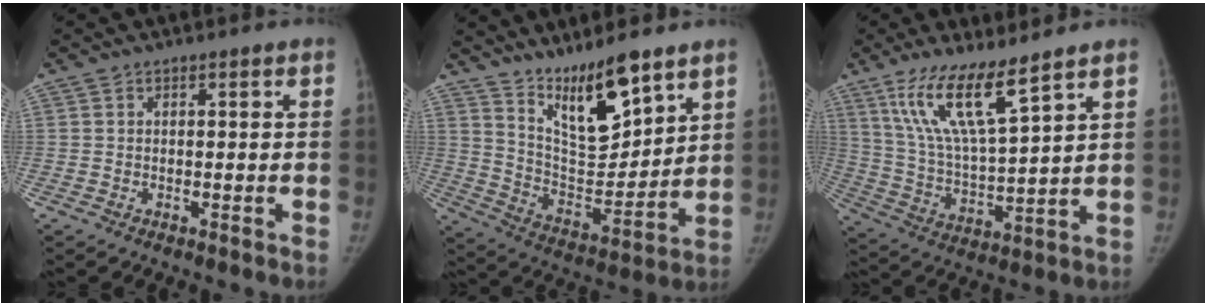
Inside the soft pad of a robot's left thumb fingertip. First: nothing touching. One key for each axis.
{"total": 14.3, "fx": 10.4, "fy": 3.8, "fz": 9.0, "tx": -0.121, "ty": -0.081, "tz": 0.198}
{"total": 13.8, "fx": 9.0, "fy": 2.4, "fz": 10.1, "tx": -0.187, "ty": -0.052, "tz": 0.189}